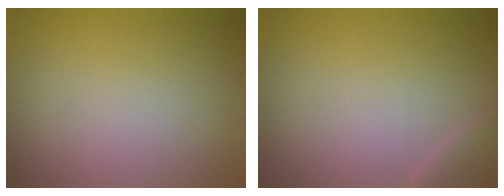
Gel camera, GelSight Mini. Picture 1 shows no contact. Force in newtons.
{"total": 1.7, "press": 1.7, "slide": 0.1}